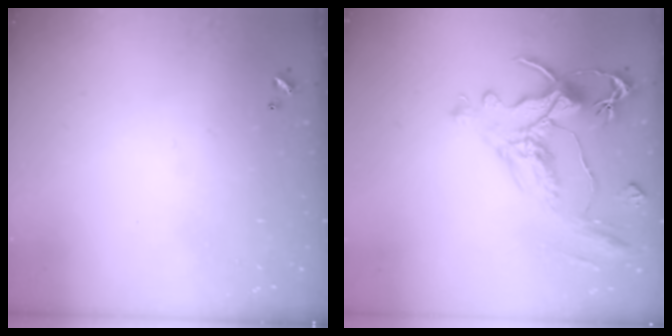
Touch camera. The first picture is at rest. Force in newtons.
{"total": 1.5, "press": 0.7, "slide": 1.3}